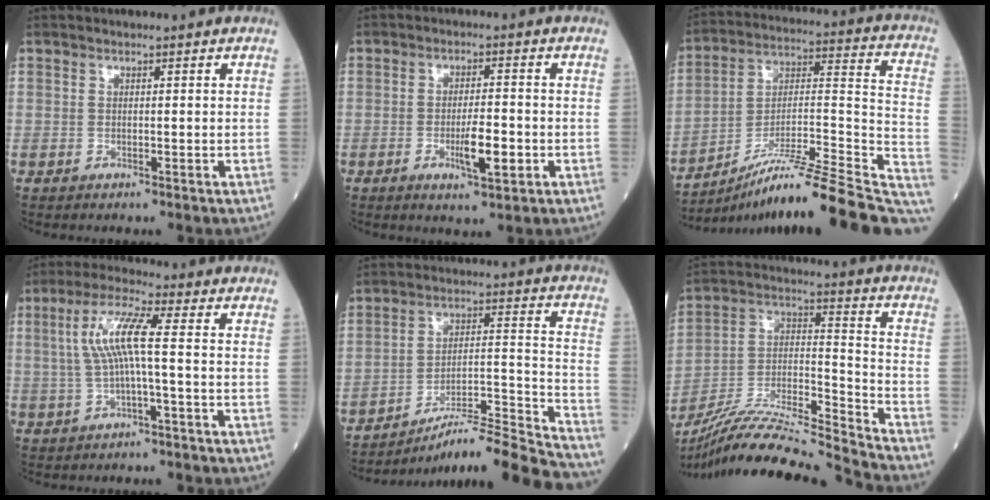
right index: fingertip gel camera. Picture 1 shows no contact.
{"total": 5.5, "force": [-1.7, 0.9, 5.1], "torque": [-0.090, -0.004, -0.021]}
{"total": 25.8, "force": [-20.7, 1.0, 15.4], "torque": [-0.174, 0.008, -0.320]}
{"total": 7.3, "force": [0.5, 0.4, 7.3], "torque": [-0.152, 0.022, 0.011]}
{"total": 20.5, "force": [-19.0, -0.6, 7.6], "torque": [-0.089, 0.019, -0.281]}
{"total": 22.1, "force": [-20.6, -1.3, 8.1], "torque": [-0.171, -0.016, -0.351]}